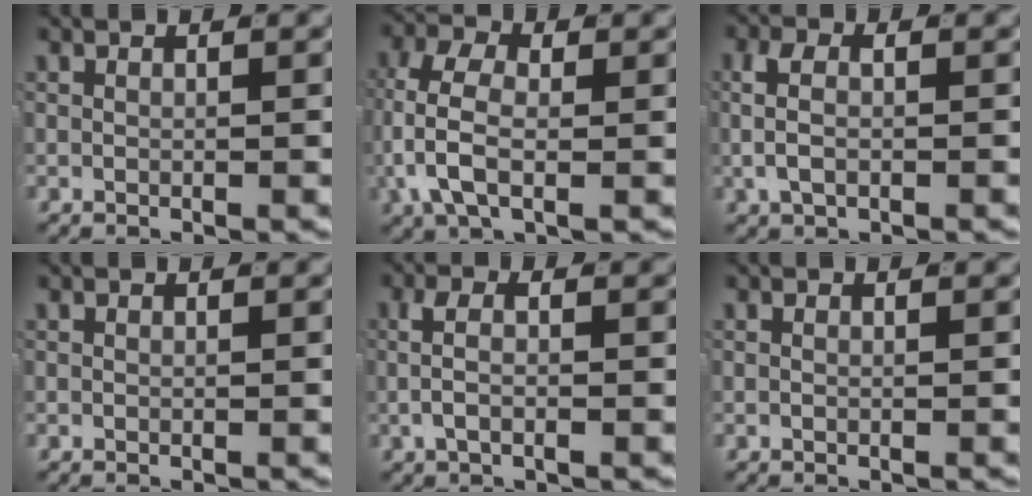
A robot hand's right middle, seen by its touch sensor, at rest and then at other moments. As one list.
[{"total": 5.9, "force": [-0.3, 3.5, 4.7], "torque": [-0.116, -0.014, -0.001]}, {"total": 3.0, "force": [0.0, 1.7, 2.4], "torque": [-0.048, -0.001, -0.001]}, {"total": 0.0}, {"total": 3.0, "force": [-0.3, 1.1, 2.8], "torque": [-0.051, -0.002, -0.007]}, {"total": 0.0}]